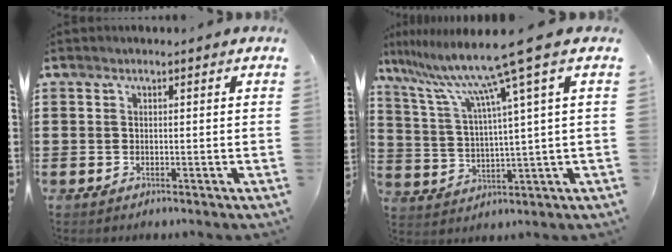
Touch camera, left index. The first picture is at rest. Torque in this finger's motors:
{"motor_torque": [1.36, -0.78, 0.66, 0.20]}